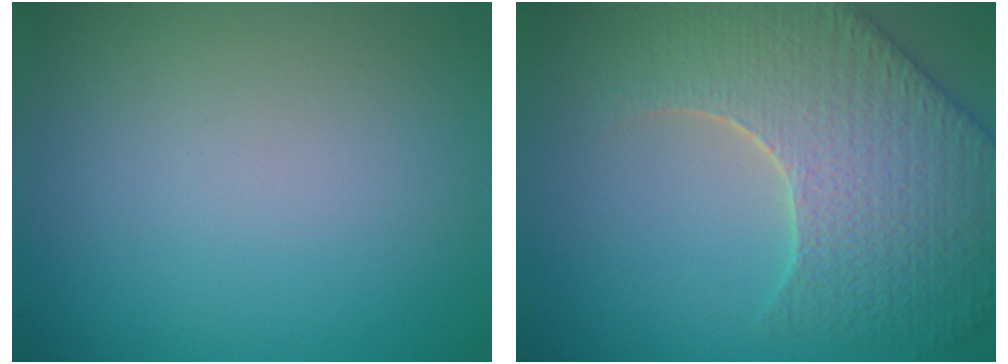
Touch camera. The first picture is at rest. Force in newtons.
{"total": 7.7, "press": 6.1, "slide": 4.6}